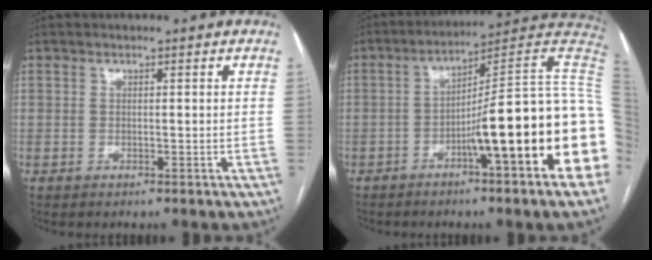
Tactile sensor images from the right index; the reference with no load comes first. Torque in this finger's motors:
{"motor_torque": [1.79, -0.35, 1.05, 0.21]}